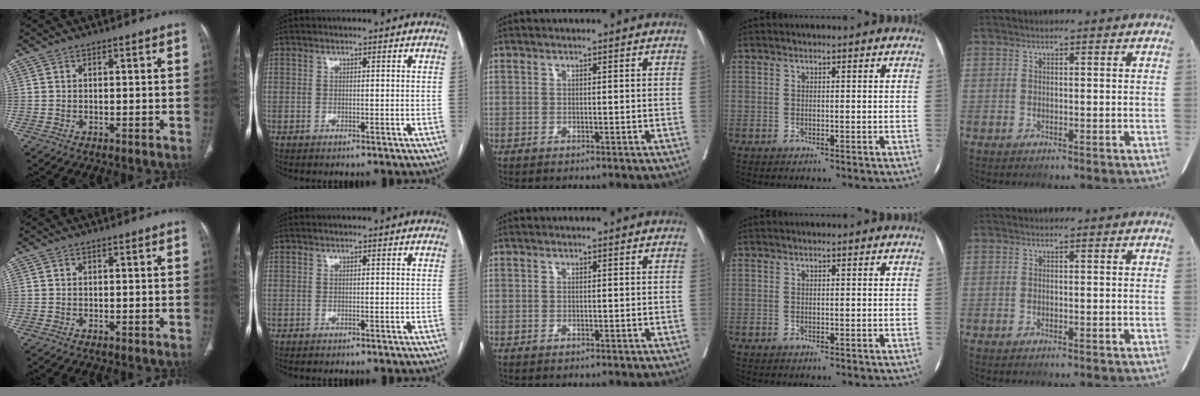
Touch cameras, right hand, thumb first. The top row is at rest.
{}